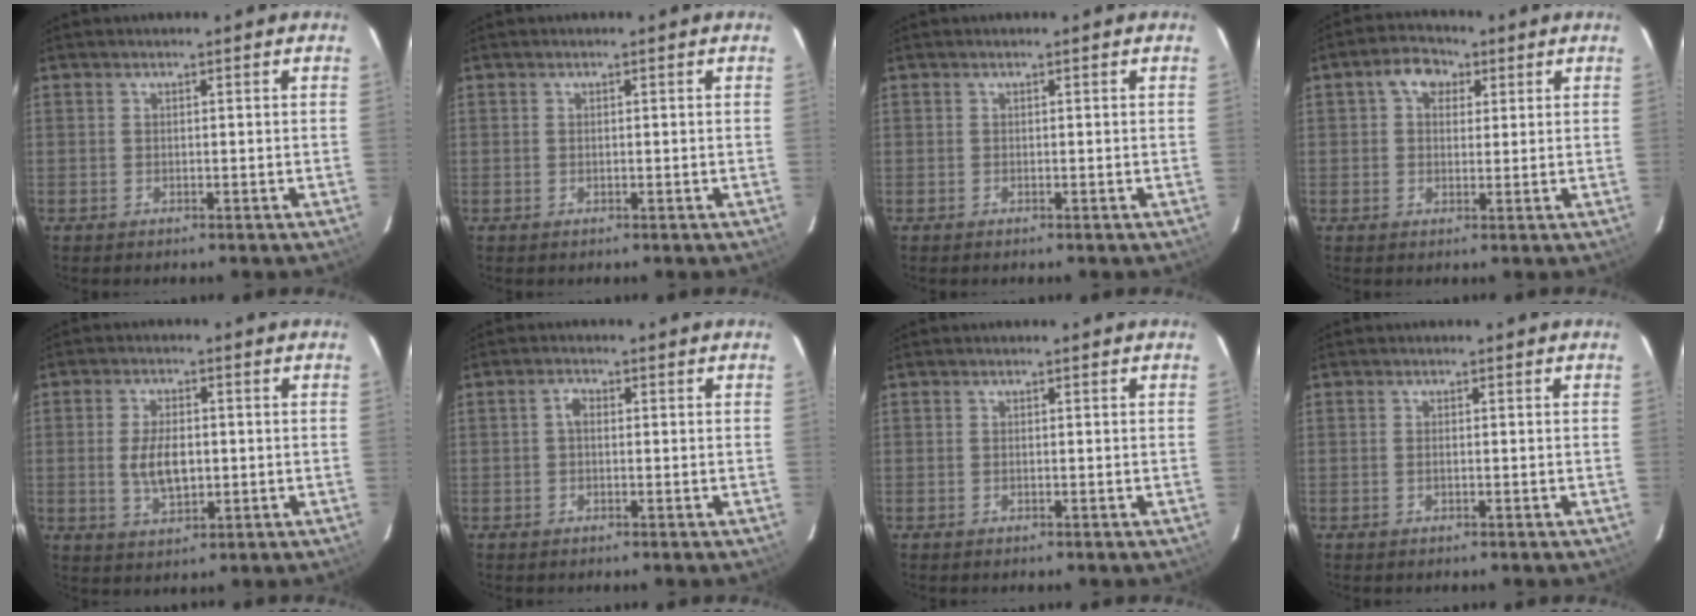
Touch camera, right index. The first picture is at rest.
{"total": 0.0}
{"total": 0.0}
{"total": 5.3, "force": [2.0, 4.0, 2.9], "torque": [-0.045, 0.021, 0.031]}
{"total": 6.9, "force": [-0.4, 3.8, 5.8], "torque": [-0.111, -0.004, 0.000]}
{"total": 1.7, "force": [0.0, 1.1, 1.3], "torque": [-0.025, 0.009, -0.003]}
{"total": 0.0}
{"total": 0.8, "force": [-0.1, 0.3, 0.7], "torque": [-0.015, 0.002, -0.004]}